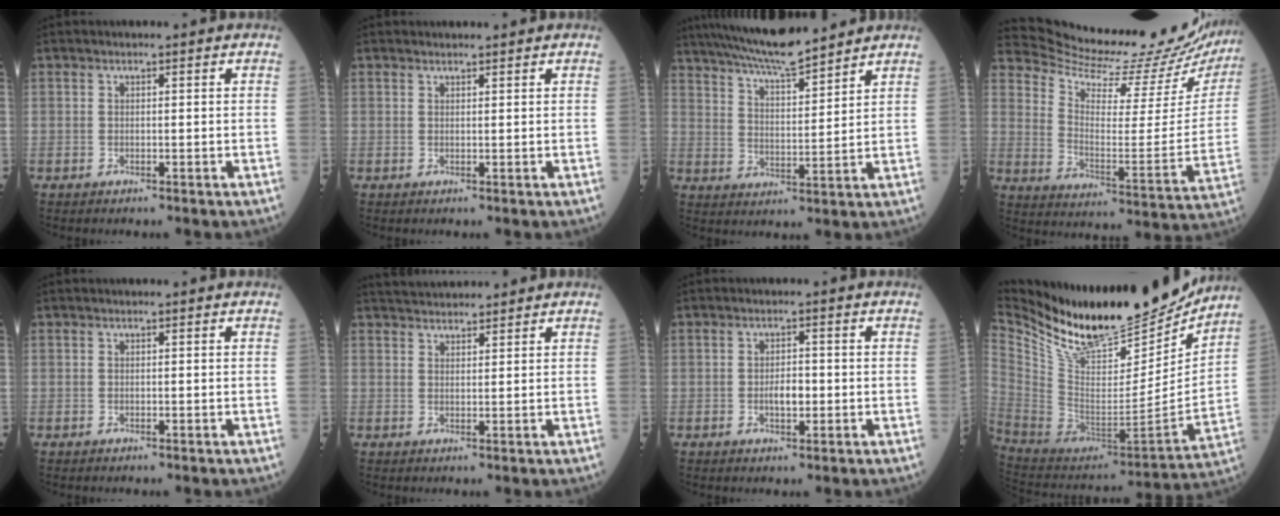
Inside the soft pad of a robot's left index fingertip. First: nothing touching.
{"total": 1.1, "force": [1.1, 0.1, 0.1], "torque": [-0.006, 0.007, 0.021]}
{"total": 12.8, "force": [11.5, 0.9, 5.5], "torque": [-0.103, 0.013, 0.198]}
{"total": 24.6, "force": [23.9, 3.0, 5.1], "torque": [-0.097, -0.098, 0.313]}
{"total": 0.0}
{"total": 7.3, "force": [6.8, 0.9, 2.5], "torque": [-0.046, 0.030, 0.116]}
{"total": 2.7, "force": [-0.6, 1.2, 2.4], "torque": [-0.042, 0.003, -0.008]}
{"total": 25.7, "force": [22.3, 6.0, 11.1], "torque": [-0.209, -0.043, 0.365]}